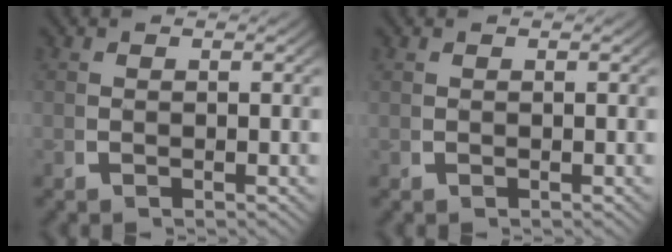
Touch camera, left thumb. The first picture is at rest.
{"total": 0.0}